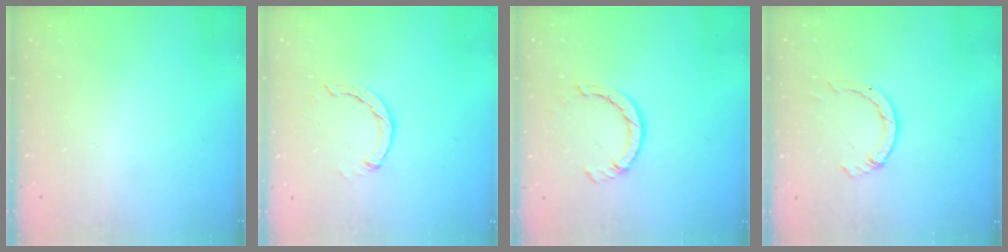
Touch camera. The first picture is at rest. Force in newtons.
{"total": 2.7, "press": 2.7, "slide": 0.5}
{"total": 5.8, "press": 5.8, "slide": 0.8}
{"total": 2.3, "press": 2.3, "slide": 0.3}